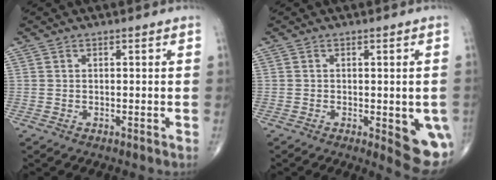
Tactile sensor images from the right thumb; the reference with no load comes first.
{"total": 8.1, "force": [-2.2, 2.9, 7.2], "torque": [-0.065, -0.012, -0.024]}